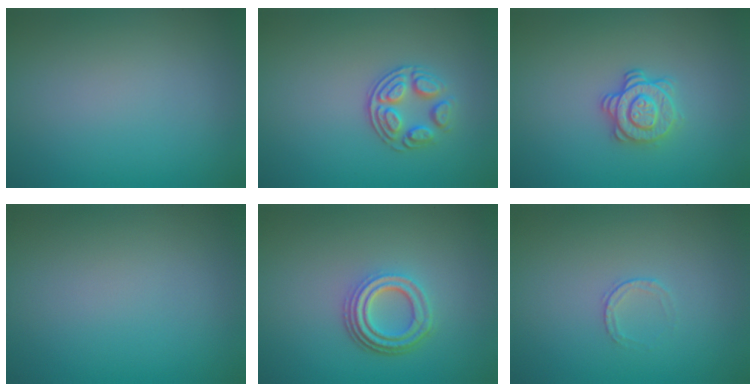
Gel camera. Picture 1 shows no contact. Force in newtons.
{"total": 2.9, "press": 2.5, "slide": 1.4}
{"total": 2.9, "press": 2.5, "slide": 1.4}
{"total": 0.0}
{"total": 3.9, "press": 3.0, "slide": 2.6}
{"total": 0.7, "press": 0.5, "slide": 0.5}